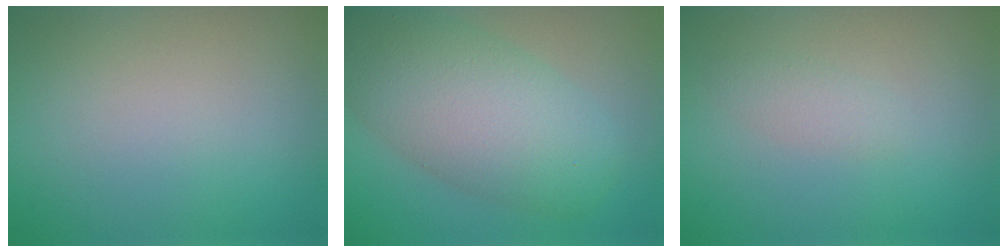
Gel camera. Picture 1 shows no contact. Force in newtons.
{"total": 8.4, "press": 8.4, "slide": 0.4}
{"total": 1.3, "press": 1.3, "slide": 0.1}